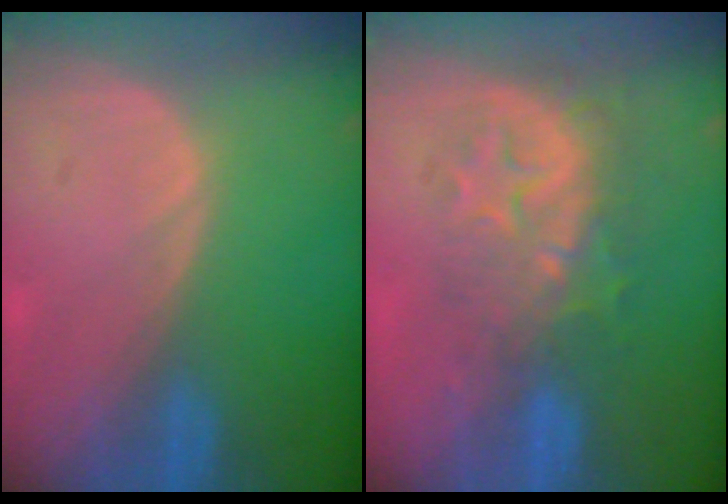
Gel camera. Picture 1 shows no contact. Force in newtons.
{"total": 9.2, "press": 7.9, "slide": 4.7}